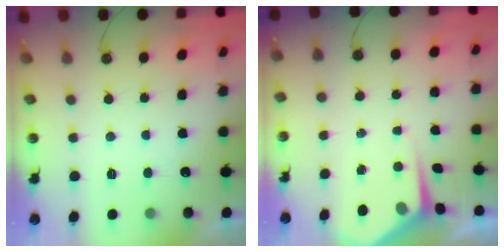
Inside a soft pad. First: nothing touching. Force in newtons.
{"total": 4.8, "press": 4.8, "slide": 0.5}